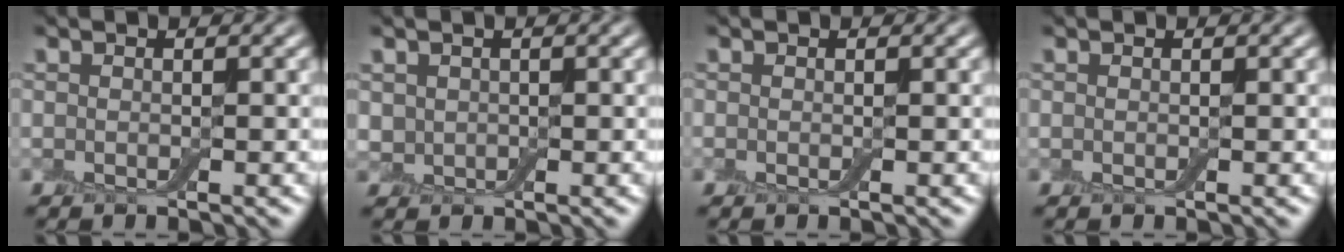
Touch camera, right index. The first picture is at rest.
{"total": 1.5, "force": [0.4, 1.3, 0.6], "torque": [-0.016, -0.003, 0.007]}
{"total": 0.0}
{"total": 0.0}